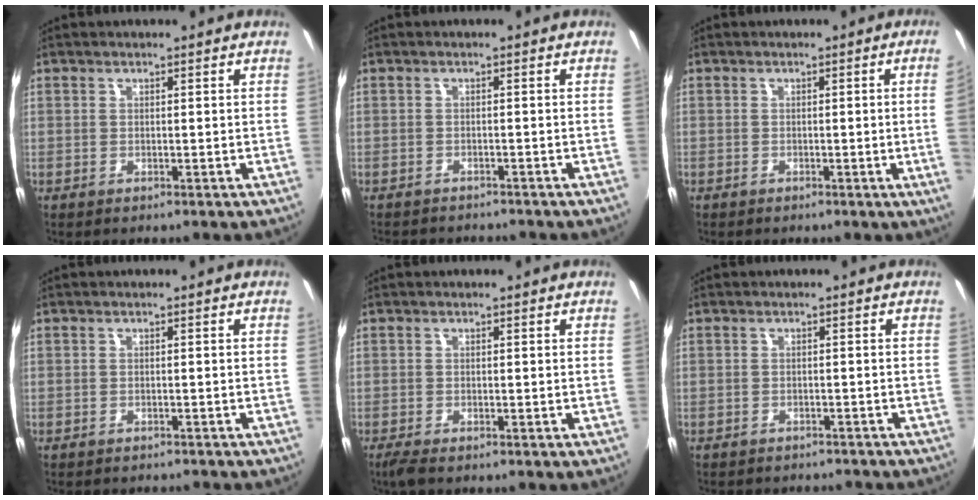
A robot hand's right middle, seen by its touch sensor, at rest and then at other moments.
{"total": 4.8, "force": [-4.5, 1.1, 1.3], "torque": [-0.038, -0.014, -0.068]}
{"total": 3.3, "force": [-0.1, -1.9, 2.7], "torque": [-0.048, -0.012, 0.006]}
{"total": 3.1, "force": [-2.9, 0.7, 0.9], "torque": [-0.025, -0.013, -0.042]}
{"total": 2.0, "force": [-1.5, 0.2, 1.3], "torque": [-0.029, -0.009, -0.029]}
{"total": 7.3, "force": [-6.6, 1.8, 2.5], "torque": [-0.058, -0.015, -0.087]}